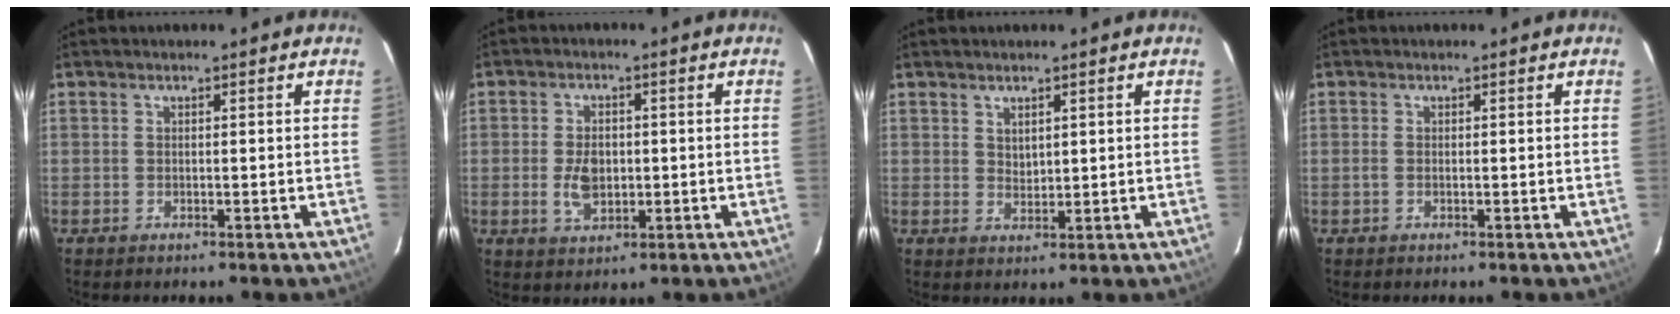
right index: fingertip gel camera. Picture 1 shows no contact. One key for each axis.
{"total": 5.9, "fx": -0.7, "fy": 3.8, "fz": 4.5, "tx": -0.089, "ty": -0.001, "tz": -0.007}
{"total": 2.1, "fx": 1.3, "fy": 1.3, "fz": 1.1, "tx": -0.014, "ty": -0.001, "tz": 0.025}
{"total": 0.9, "fx": -0.1, "fy": 0.4, "fz": 0.8, "tx": -0.020, "ty": -0.001, "tz": -0.003}